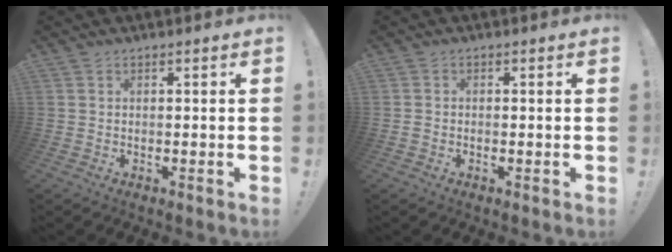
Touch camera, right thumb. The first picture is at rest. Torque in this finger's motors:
{"motor_torque": [-0.17, 0.32, 0.15, -0.42, 0.00]}